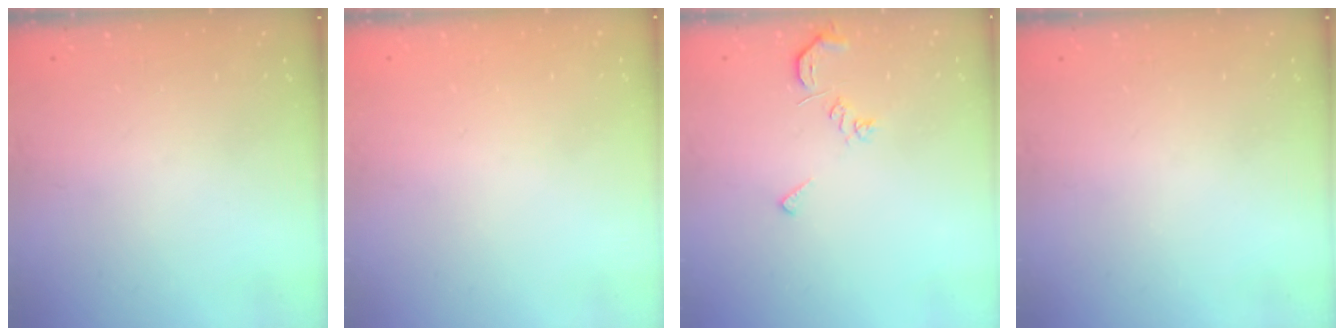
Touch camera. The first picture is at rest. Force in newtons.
{"total": 2.0, "press": 2.0, "slide": 0.1}
{"total": 6.3, "press": 6.3, "slide": 0.6}
{"total": 0.0}